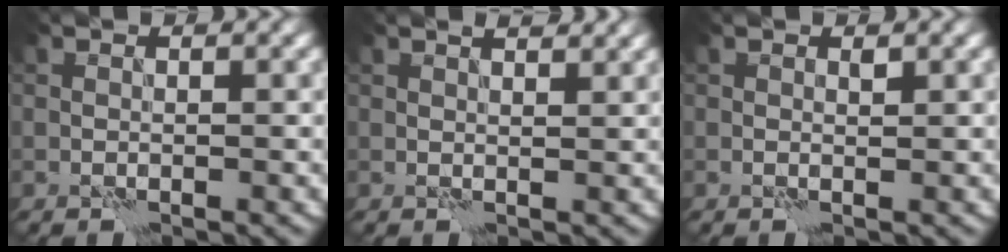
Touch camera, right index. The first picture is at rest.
{"total": 2.2, "force": [1.7, 0.6, 1.3], "torque": [-0.011, -0.001, 0.014]}
{"total": 0.5, "force": [0.3, 0.2, 0.4], "torque": [-0.003, -0.001, 0.004]}